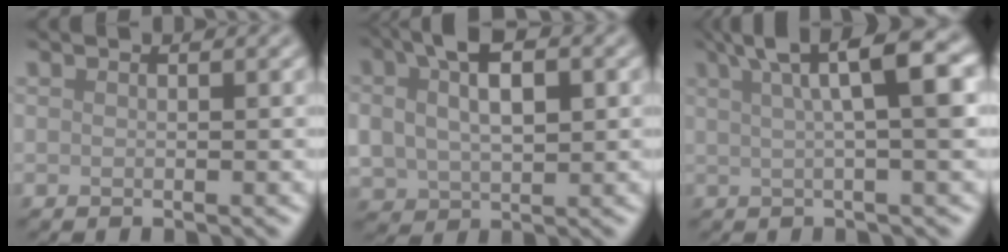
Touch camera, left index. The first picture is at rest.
{"total": 6.3, "force": [2.0, 3.7, 4.7], "torque": [-0.086, 0.015, 0.027]}
{"total": 8.6, "force": [3.0, 2.4, 7.7], "torque": [-0.080, 0.029, 0.036]}